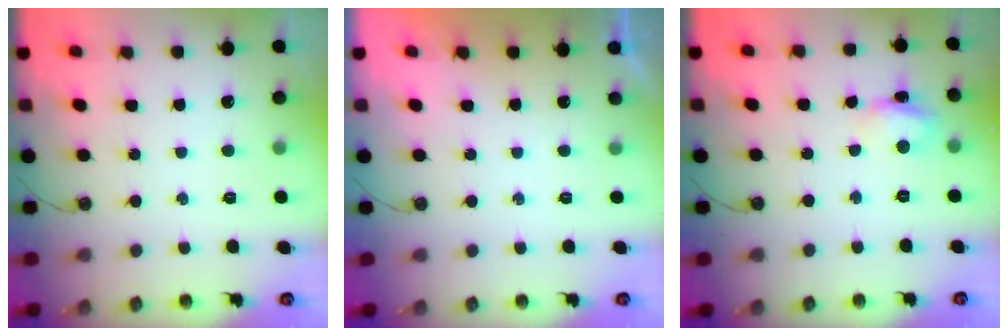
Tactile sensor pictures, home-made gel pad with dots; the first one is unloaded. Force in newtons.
{"total": 0.0}
{"total": 5.5, "press": 5.5, "slide": 0.5}